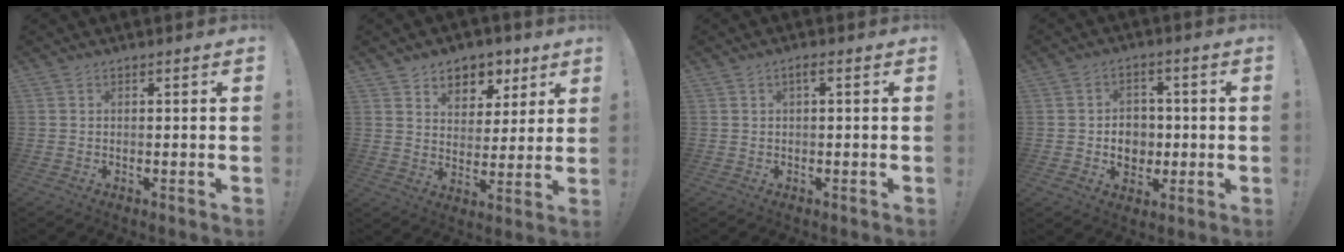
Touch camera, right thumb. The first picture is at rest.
{"total": 7.6, "force": [4.6, 5.8, 1.7], "torque": [-0.009, -0.038, 0.087]}
{"total": 1.4, "force": [-0.1, 0.2, 1.4], "torque": [-0.021, 0.002, -0.006]}
{"total": 7.8, "force": [-0.5, 7.0, 3.5], "torque": [-0.055, 0.000, -0.004]}